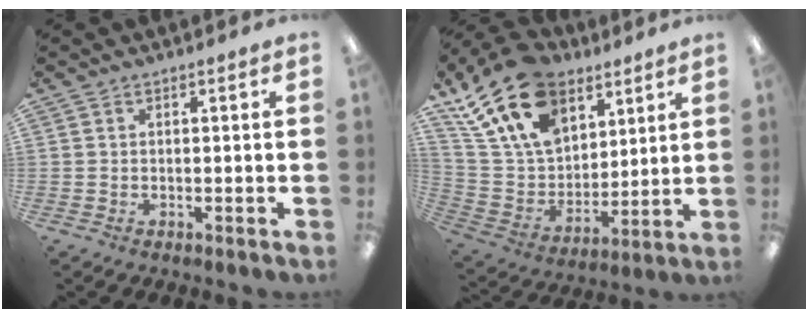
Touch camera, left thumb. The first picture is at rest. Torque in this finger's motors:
{"motor_torque": [0.41, 0.41, 1.36, -1.40, 0.36]}